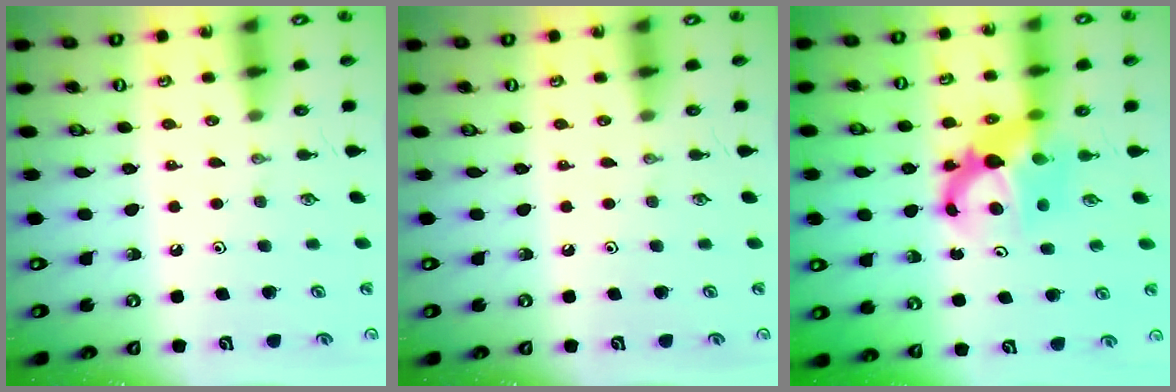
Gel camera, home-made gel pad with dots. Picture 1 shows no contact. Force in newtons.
{"total": 0.0}
{"total": 7.2, "press": 7.2, "slide": 0.5}